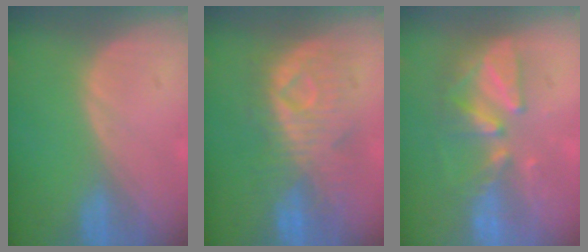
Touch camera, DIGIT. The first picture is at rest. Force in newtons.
{"total": 9.4, "press": 9.0, "slide": 2.4}
{"total": 8.4, "press": 7.7, "slide": 3.4}